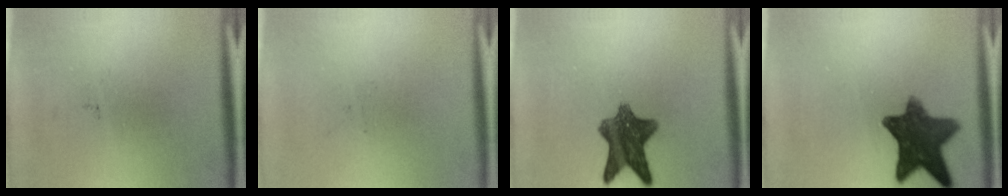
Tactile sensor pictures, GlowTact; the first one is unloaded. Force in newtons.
{"total": 0.0}
{"total": 9.5}
{"total": 10.8}